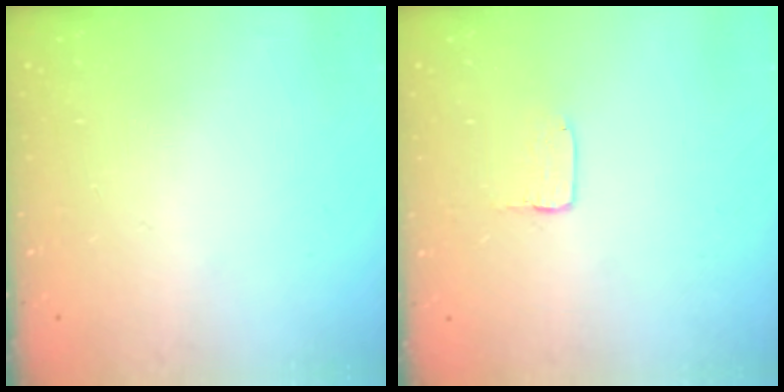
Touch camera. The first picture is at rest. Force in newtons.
{"total": 1.7, "press": 1.6, "slide": 0.1}